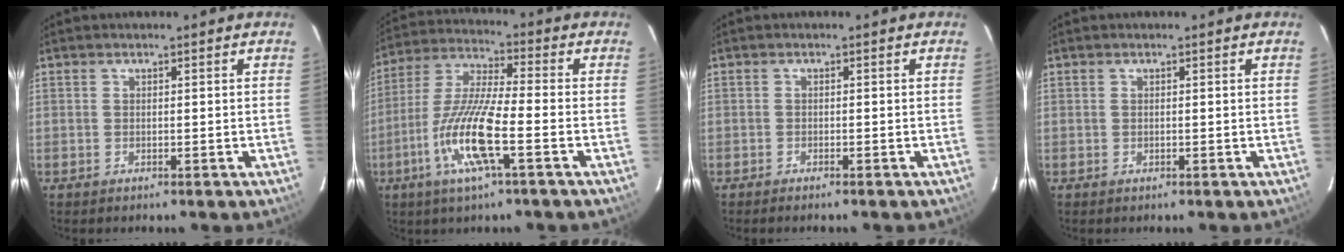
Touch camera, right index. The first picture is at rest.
{"total": 13.1, "force": [-4.8, 1.5, 12.1], "torque": [-0.256, -0.007, -0.100]}
{"total": 1.2, "force": [-1.1, 0.1, 0.5], "torque": [-0.016, -0.002, -0.020]}
{"total": 0.0}